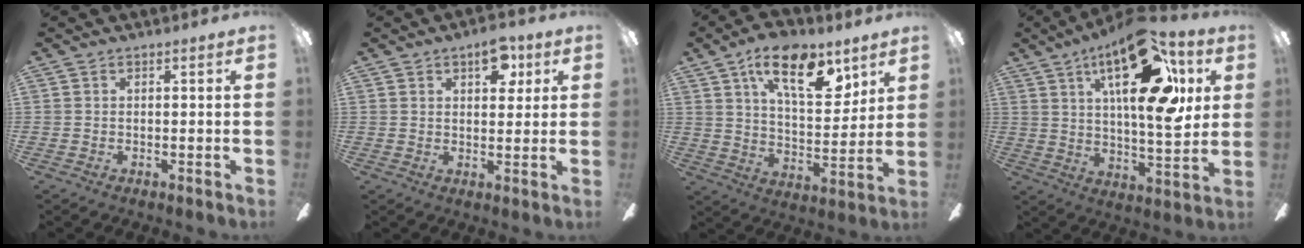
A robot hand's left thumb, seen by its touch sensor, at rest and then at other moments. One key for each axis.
{"total": 8.2, "fx": 4.0, "fy": 4.3, "fz": 5.7, "tx": -0.059, "ty": -0.013, "tz": 0.062}
{"total": 18.7, "fx": 10.7, "fy": 8.5, "fz": 12.7, "tx": -0.198, "ty": -0.038, "tz": 0.179}
{"total": 25.9, "fx": 12.0, "fy": 10.1, "fz": 20.6, "tx": -0.304, "ty": -0.045, "tz": 0.189}